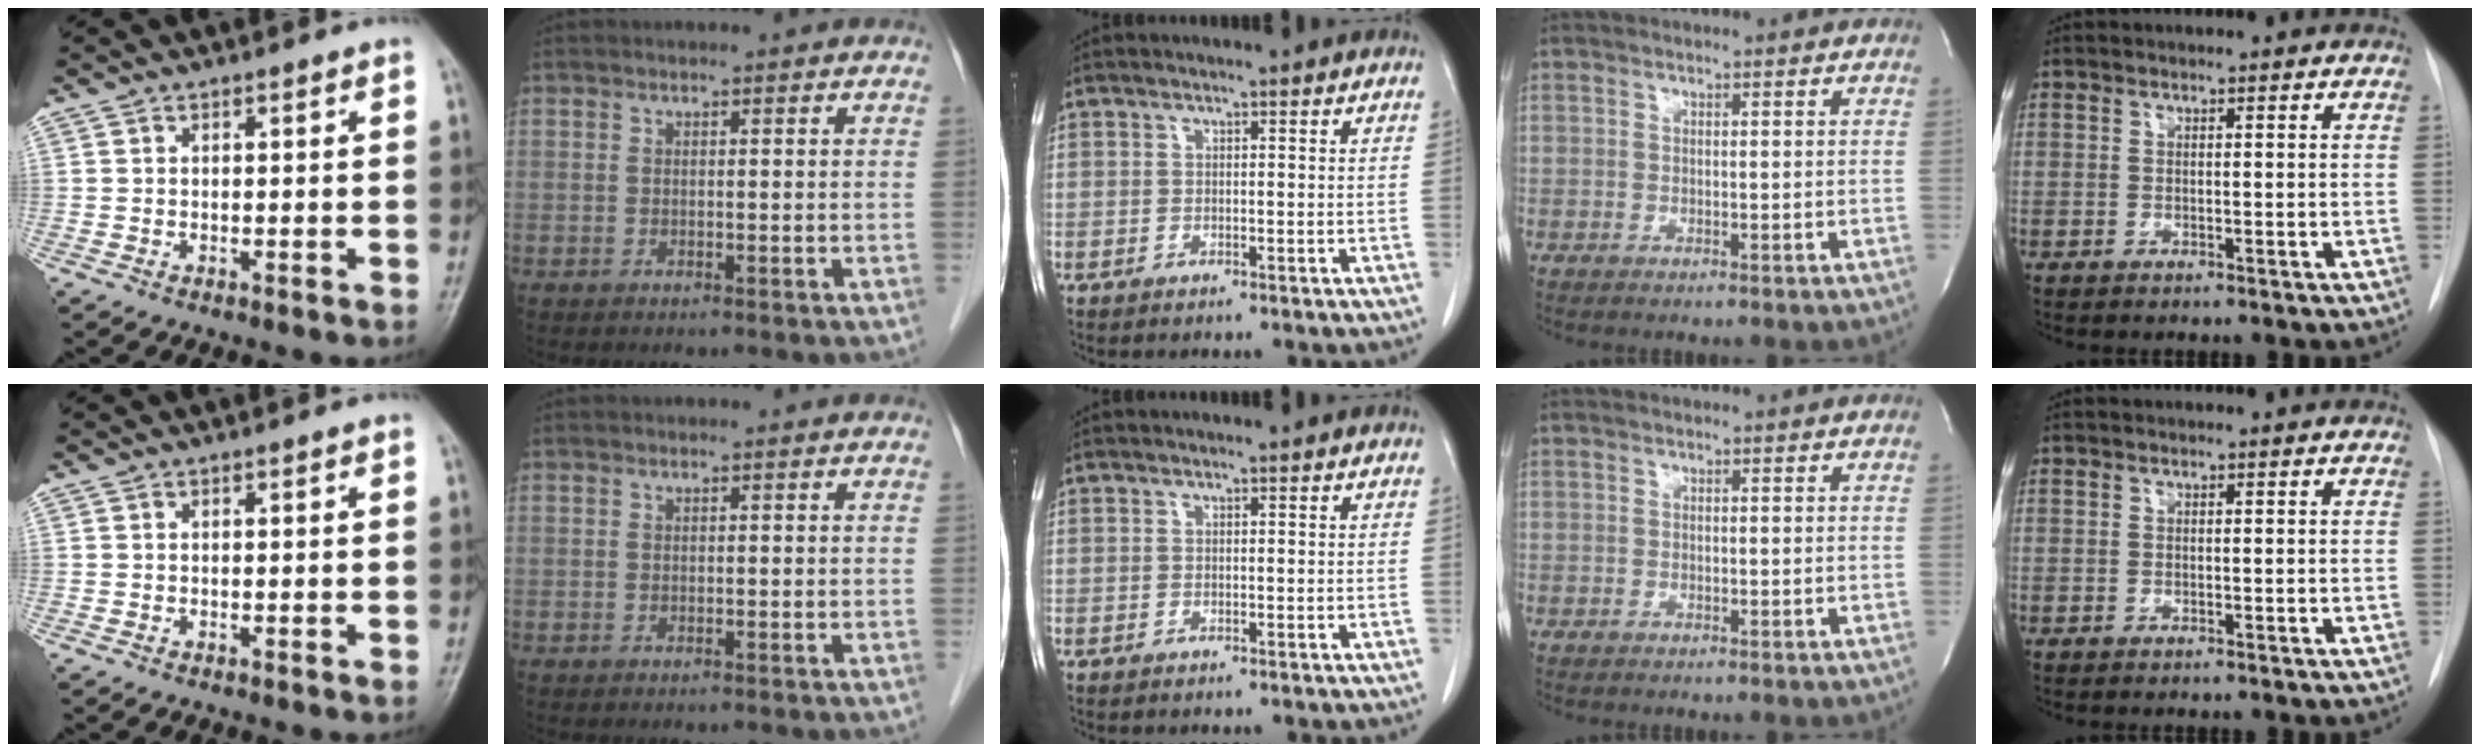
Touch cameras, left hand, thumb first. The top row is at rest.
{}